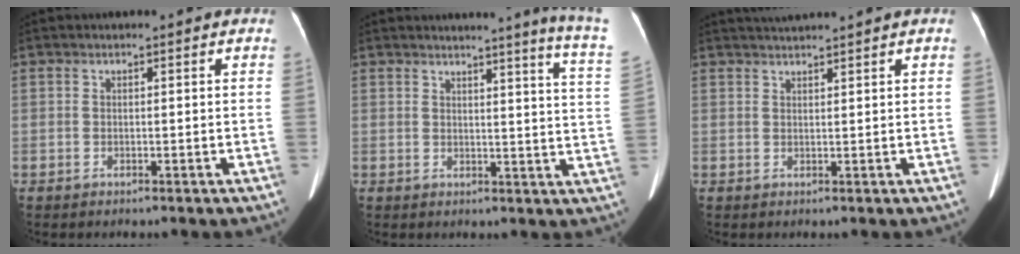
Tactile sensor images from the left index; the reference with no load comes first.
{"total": 10.8, "force": [9.6, -2.0, 4.4], "torque": [-0.050, -0.079, 0.088]}
{"total": 2.9, "force": [2.7, -1.0, 0.7], "torque": [-0.008, 0.017, 0.055]}